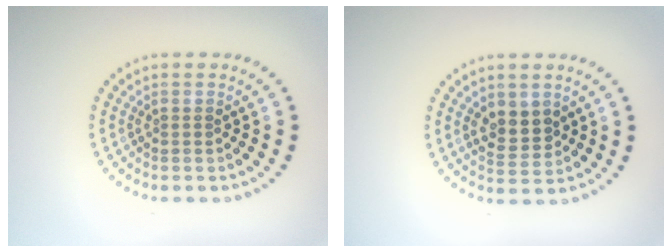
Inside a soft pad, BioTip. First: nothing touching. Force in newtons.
{"total": 2.6, "press": 2.5, "slide": 0.8}